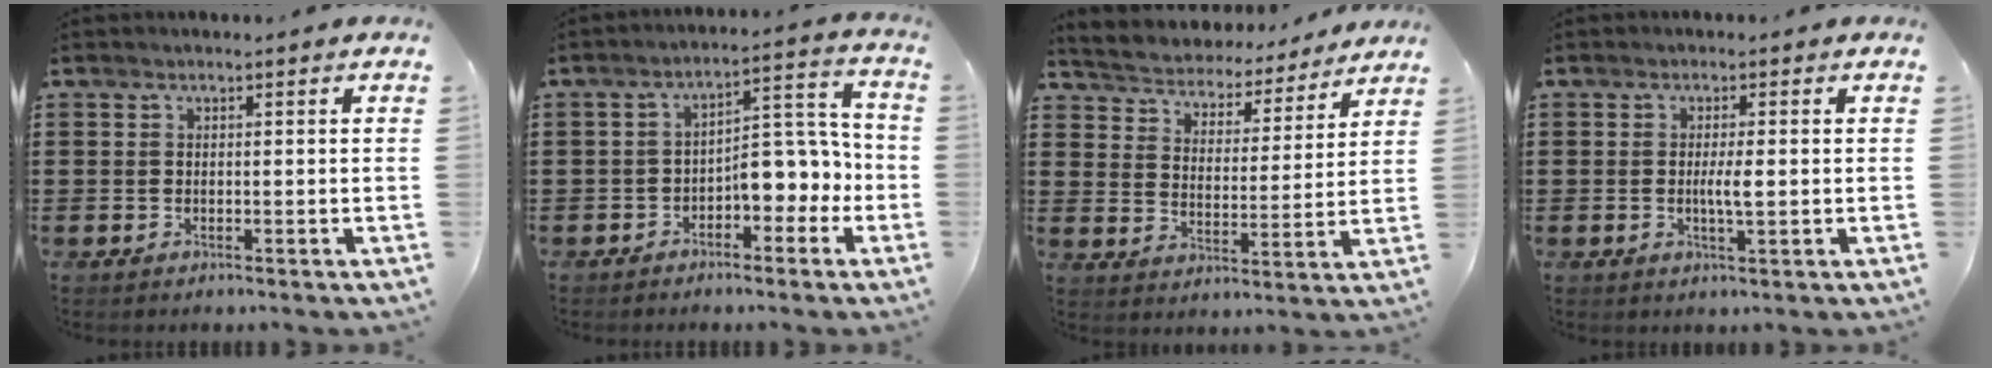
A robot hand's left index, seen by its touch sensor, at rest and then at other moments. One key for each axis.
{"total": 6.5, "fx": -3.0, "fy": 3.4, "fz": 4.6, "tx": -0.065, "ty": -0.004, "tz": -0.063}
{"total": 4.1, "fx": 4.0, "fy": 0.5, "fz": -0.4, "tx": -0.020, "ty": -0.037, "tz": 0.062}
{"total": 3.0, "fx": -0.1, "fy": 0.4, "fz": 2.9, "tx": -0.053, "ty": -0.005, "tz": -0.001}